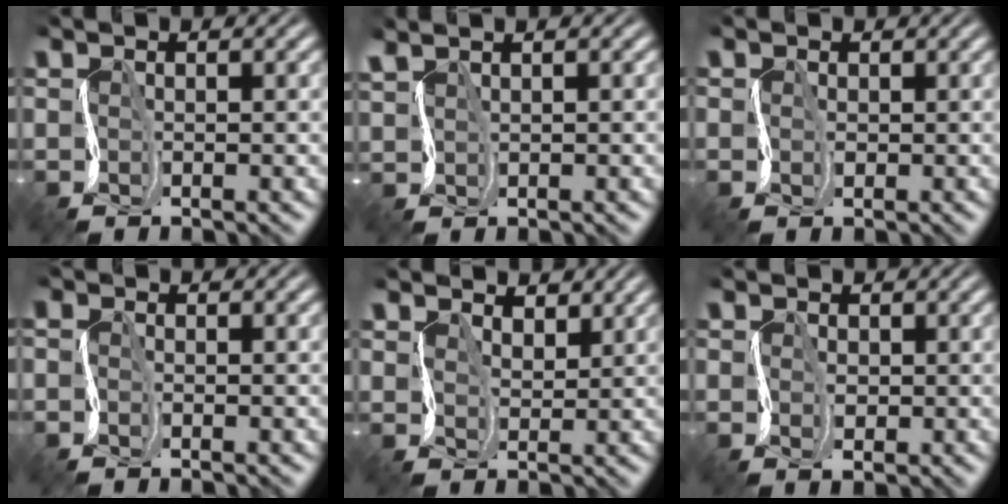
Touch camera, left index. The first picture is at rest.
{"total": 1.0, "force": [1.0, 0.0, 0.1], "torque": [-0.014, 0.007, 0.026]}
{"total": 1.2, "force": [0.3, 1.2, 0.0], "torque": [-0.006, 0.009, 0.000]}
{"total": 1.2, "force": [-0.3, 0.9, 0.7], "torque": [-0.003, 0.004, -0.021]}
{"total": 3.9, "force": [2.8, 2.4, 1.2], "torque": [-0.039, 0.010, 0.035]}
{"total": 1.6, "force": [0.2, 1.5, 0.5], "torque": [-0.011, 0.006, 0.000]}